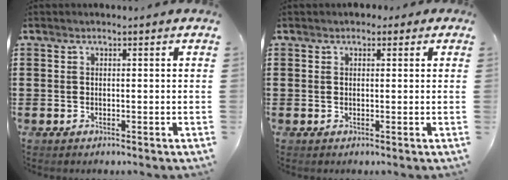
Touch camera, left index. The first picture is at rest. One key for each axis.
{"total": 1.0, "fx": 0.5, "fy": 0.8, "fz": 0.5, "tx": -0.011, "ty": 0.007, "tz": 0.009}